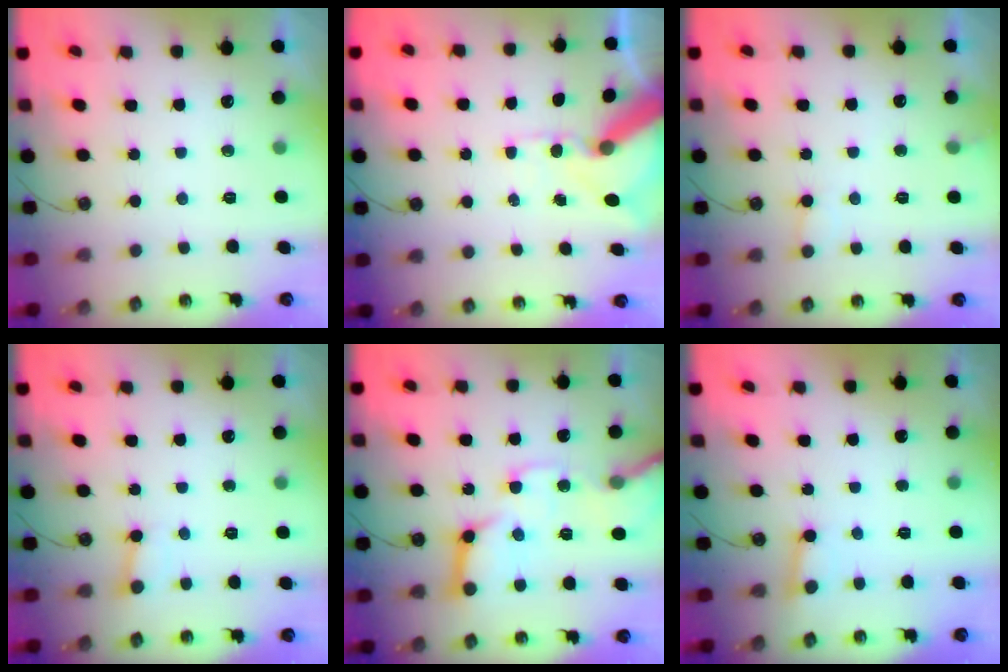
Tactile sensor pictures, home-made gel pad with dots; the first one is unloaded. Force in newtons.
{"total": 13.2, "press": 13.1, "slide": 1.7}
{"total": 5.7, "press": 5.7, "slide": 0.5}
{"total": 2.5, "press": 2.4, "slide": 0.4}
{"total": 18.9, "press": 18.7, "slide": 2.5}
{"total": 2.6, "press": 2.5, "slide": 0.7}